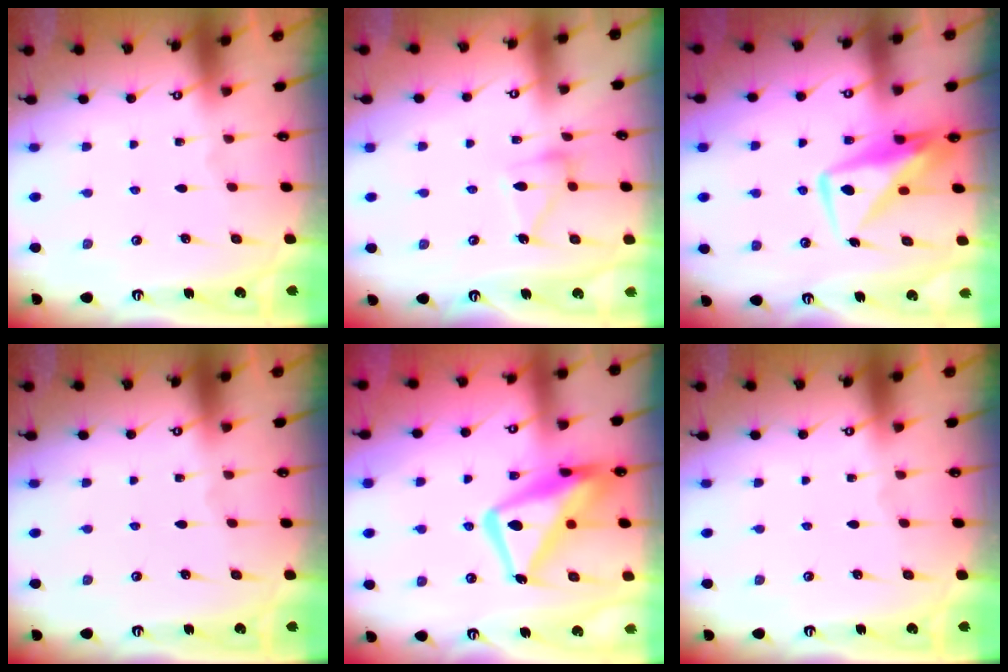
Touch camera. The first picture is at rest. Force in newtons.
{"total": 11.3, "press": 11.3, "slide": 0.6}
{"total": 10.2, "press": 10.1, "slide": 1.3}
{"total": 0.0}
{"total": 15.8, "press": 15.8, "slide": 1.6}
{"total": 0.0}